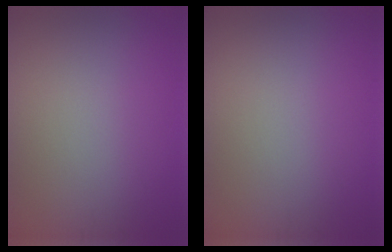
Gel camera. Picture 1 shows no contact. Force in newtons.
{"total": 0.0}